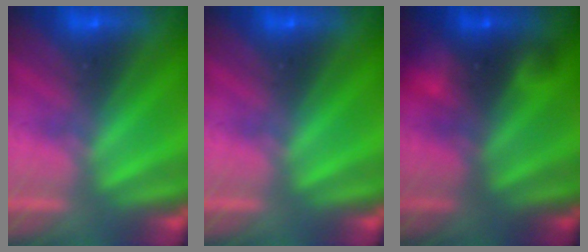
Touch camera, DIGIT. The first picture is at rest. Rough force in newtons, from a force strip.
{"total": 0.0}
{"total": 2.3}